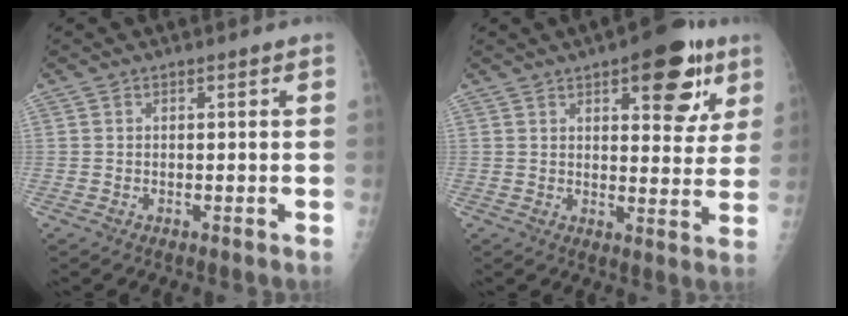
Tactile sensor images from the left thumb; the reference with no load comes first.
{"total": 14.0, "force": [7.1, 5.9, 10.5], "torque": [-0.087, -0.022, 0.087]}